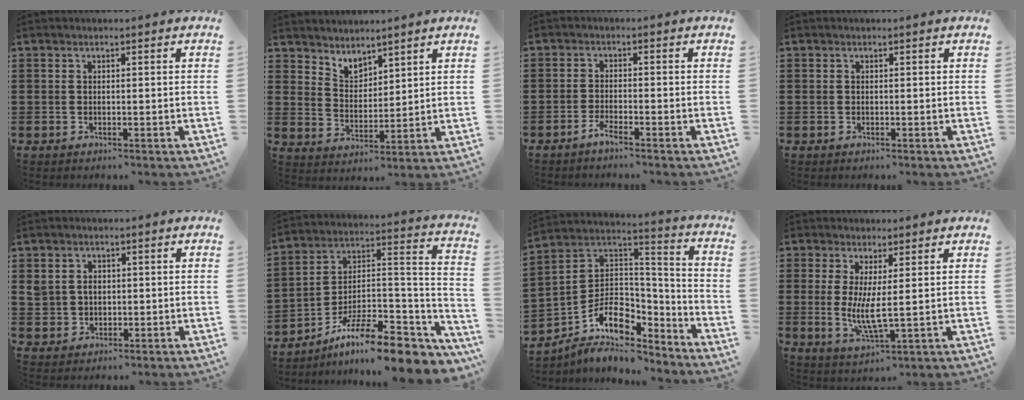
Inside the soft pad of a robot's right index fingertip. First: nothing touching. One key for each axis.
{"total": 3.6, "fx": 3.4, "fy": 1.2, "fz": -0.3, "tx": -0.010, "ty": -0.011, "tz": 0.064}
{"total": 2.1, "fx": -1.8, "fy": -0.1, "fz": 0.9, "tx": -0.024, "ty": -0.003, "tz": -0.037}
{"total": 0.0}
{"total": 2.6, "fx": 0.4, "fy": 2.3, "fz": 1.1, "tx": -0.031, "ty": 0.011, "tz": 0.005}
{"total": 11.6, "fx": -8.3, "fy": 3.1, "fz": 7.6, "tx": -0.125, "ty": 0.015, "tz": -0.150}
{"total": 8.4, "fx": -5.1, "fy": 5.6, "fz": 3.7, "tx": -0.071, "ty": -0.010, "tz": -0.092}
{"total": 5.6, "fx": 0.6, "fy": 1.2, "fz": 5.4, "tx": -0.103, "ty": -0.011, "tz": 0.008}